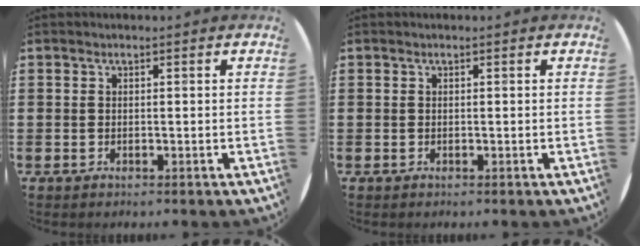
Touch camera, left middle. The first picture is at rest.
{"total": 0.0}